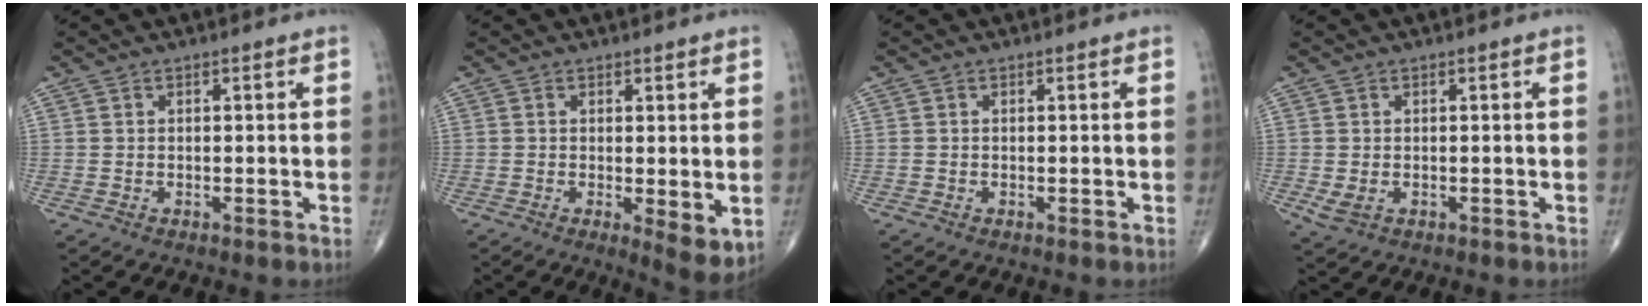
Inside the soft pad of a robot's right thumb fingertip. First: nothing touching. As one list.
[{"total": 5.5, "force": [-0.5, 1.8, 5.2], "torque": [-0.073, -0.018, -0.006]}, {"total": 0.0}, {"total": 2.4, "force": [-0.4, 1.7, 1.6], "torque": [-0.035, -0.005, 0.000]}]